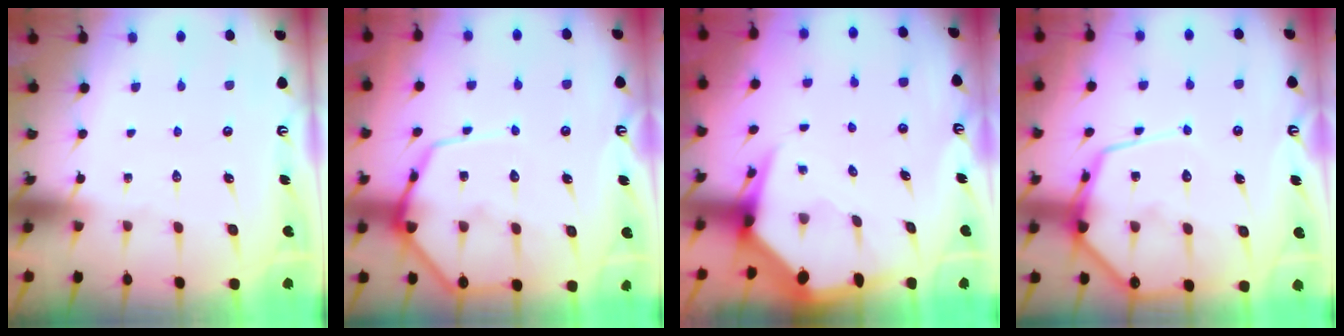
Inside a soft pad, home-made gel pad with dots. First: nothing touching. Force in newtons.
{"total": 11.5, "press": 11.4, "slide": 1.1}
{"total": 6.1, "press": 6.0, "slide": 0.8}
{"total": 13.6, "press": 13.6, "slide": 1.3}